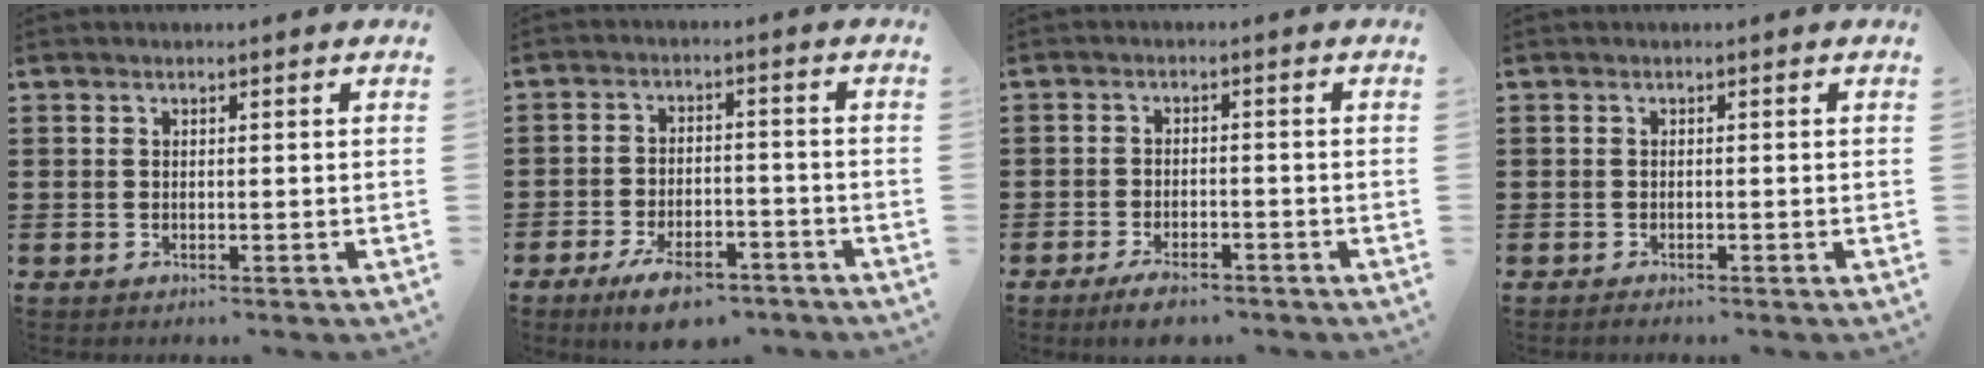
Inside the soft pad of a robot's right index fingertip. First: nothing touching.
{"total": 6.3, "force": [-4.8, 2.0, 3.5], "torque": [-0.065, 0.011, -0.087]}
{"total": 3.1, "force": [-2.8, 0.6, 1.2], "torque": [-0.022, 0.008, -0.055]}
{"total": 0.6, "force": [-0.6, 0.1, -0.1], "torque": [0.000, 0.000, -0.012]}